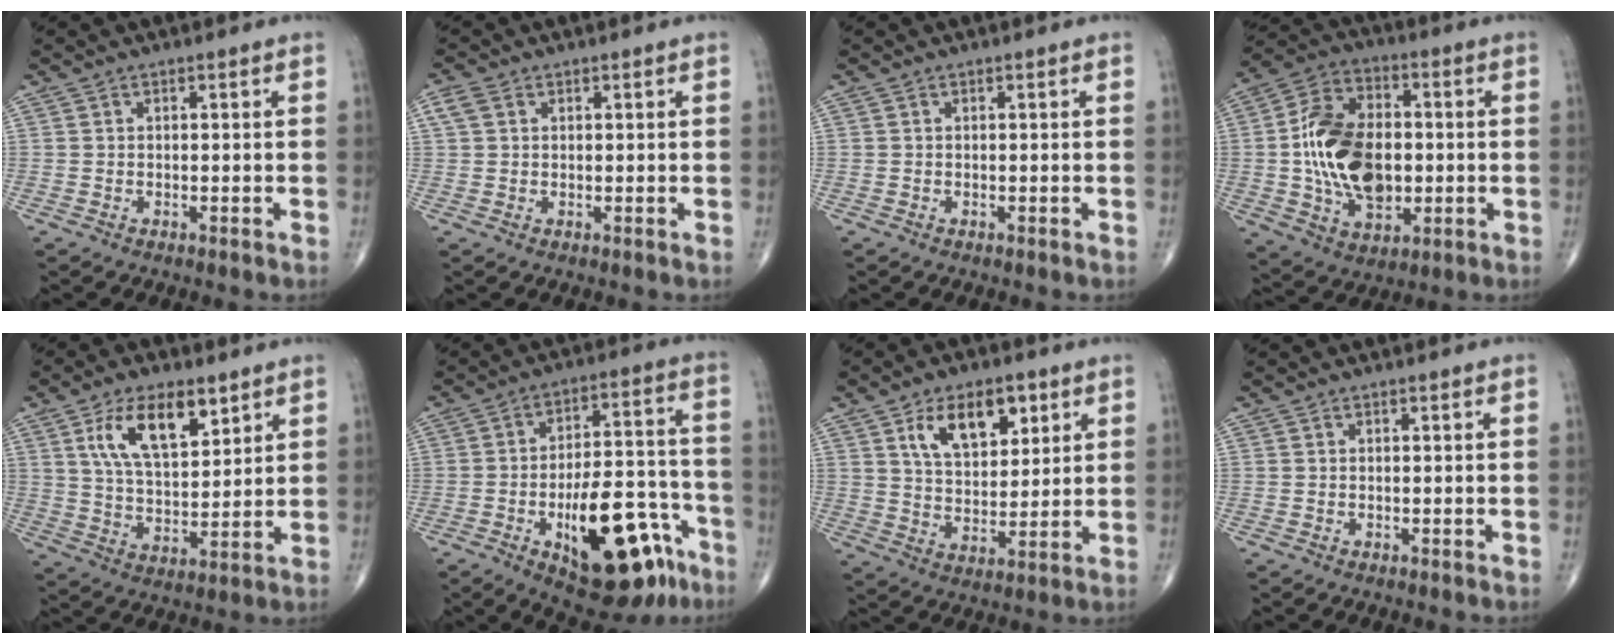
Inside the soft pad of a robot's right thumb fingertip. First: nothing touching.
{"total": 2.6, "force": [1.0, 1.9, 1.4], "torque": [-0.034, 0.011, 0.021]}
{"total": 0.0}
{"total": 18.2, "force": [-0.5, 11.8, 13.9], "torque": [-0.233, 0.014, -0.005]}
{"total": 13.0, "force": [6.3, 6.0, 9.7], "torque": [-0.153, -0.025, 0.122]}
{"total": 21.6, "force": [-9.8, 9.2, 16.8], "torque": [-0.208, 0.062, -0.129]}
{"total": 12.3, "force": [5.6, 6.8, 8.5], "torque": [-0.110, -0.023, 0.102]}
{"total": 0.0}